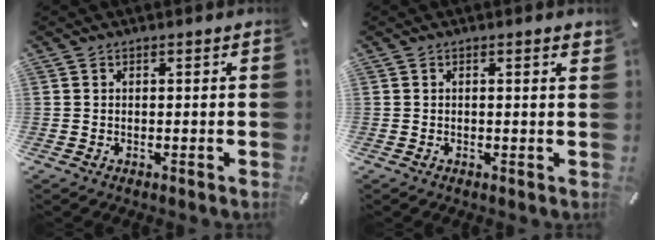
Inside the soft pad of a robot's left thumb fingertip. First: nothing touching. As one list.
[{"total": 0.9, "force": [0.2, 0.1, 0.9], "torque": [-0.009, -0.003, 0.002]}]